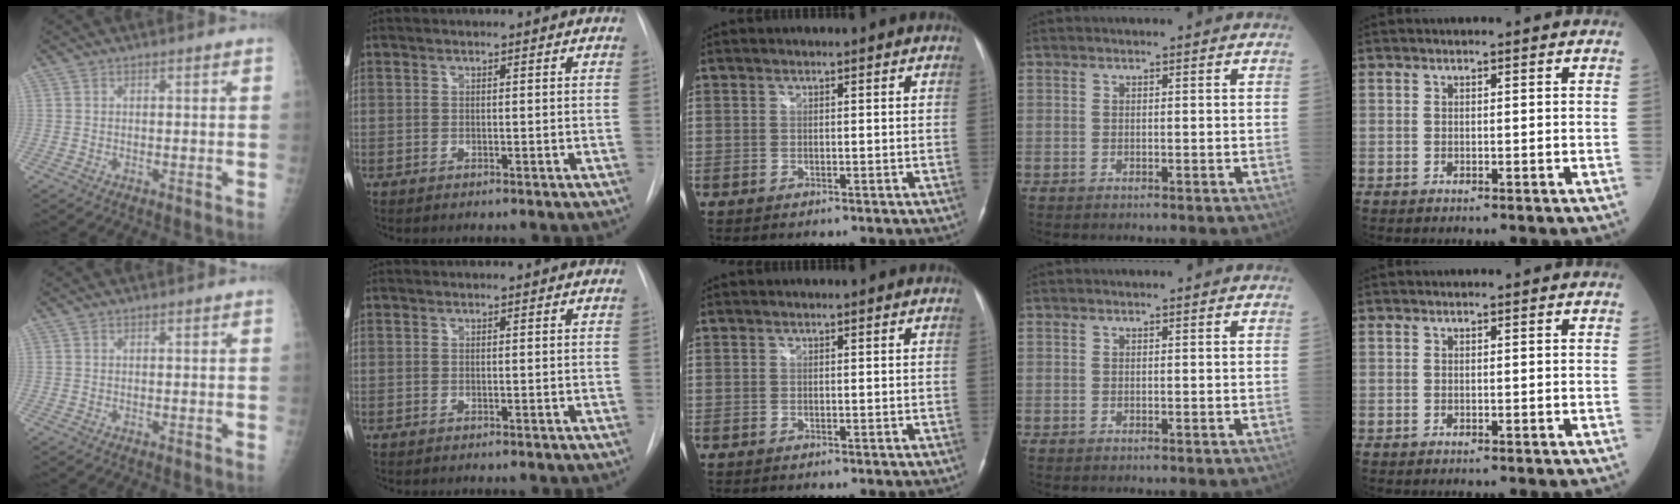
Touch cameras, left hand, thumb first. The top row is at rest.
{}